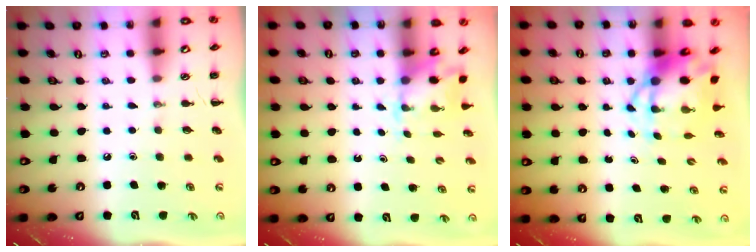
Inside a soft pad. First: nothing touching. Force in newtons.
{"total": 2.3, "press": 2.3, "slide": 0.5}
{"total": 6.6, "press": 6.3, "slide": 2.1}